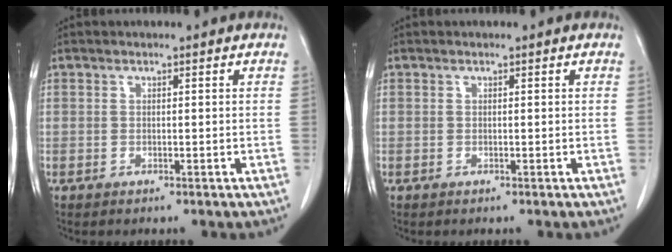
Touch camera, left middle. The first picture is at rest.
{"total": 0.0}